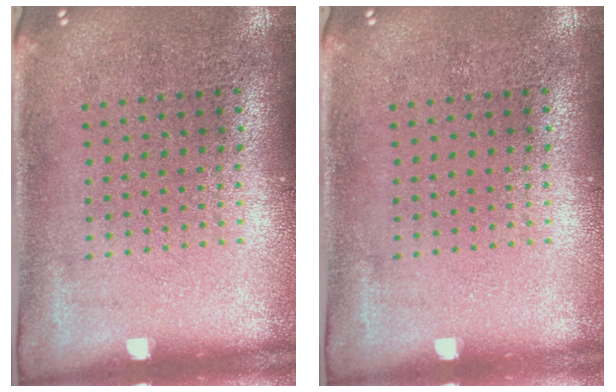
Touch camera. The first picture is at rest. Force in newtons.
{"total": 0.0}